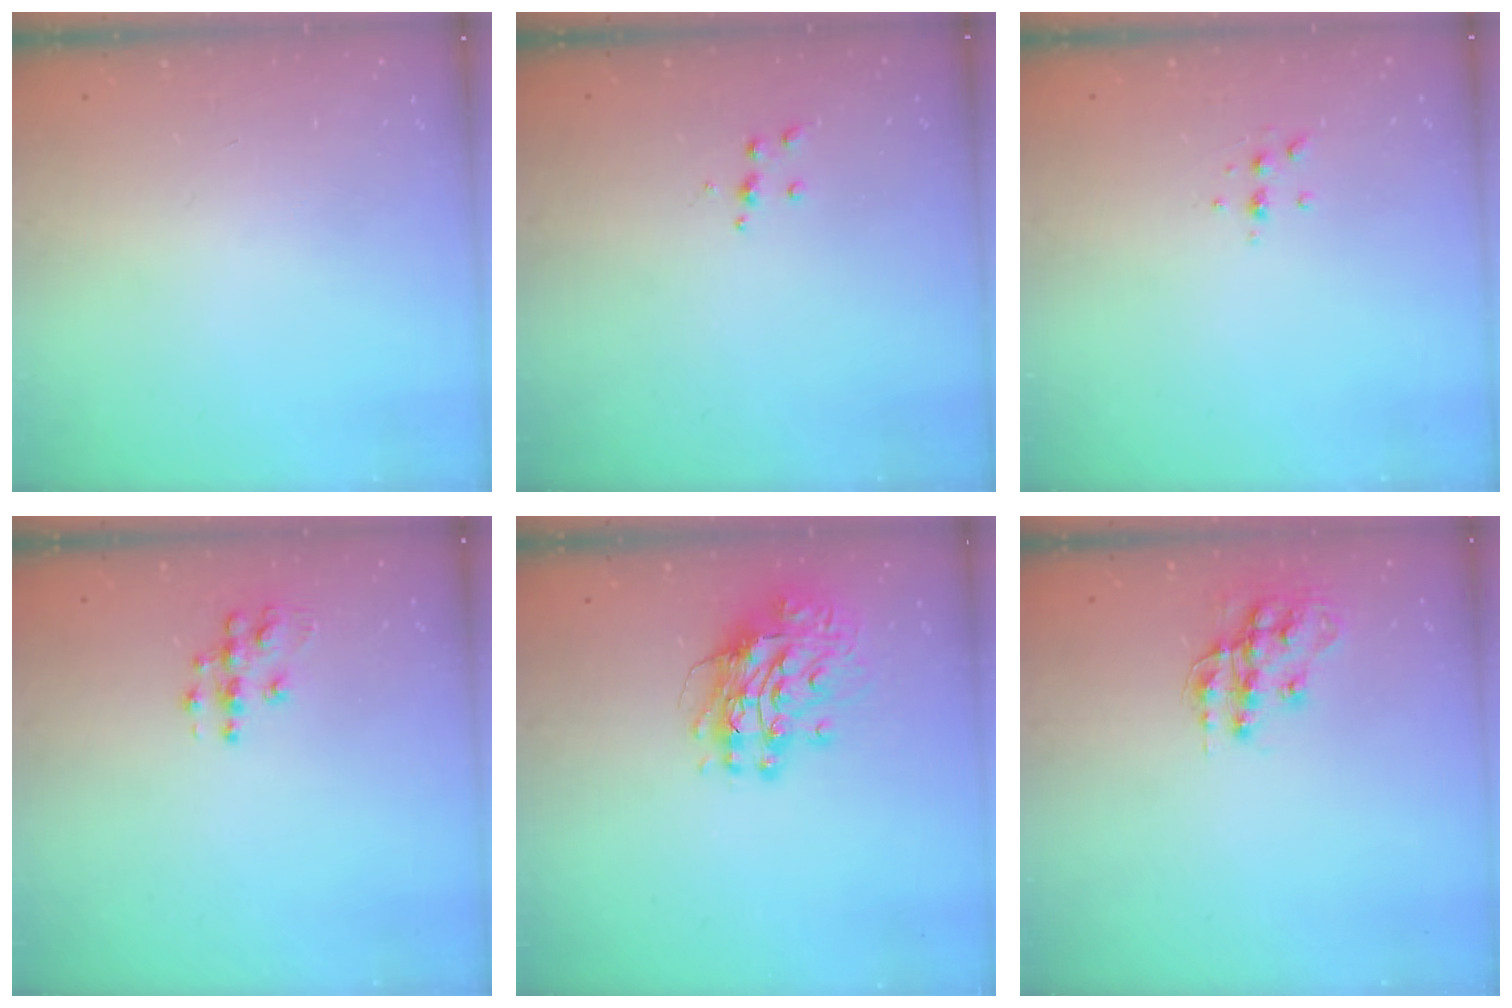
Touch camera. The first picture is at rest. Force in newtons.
{"total": 3.9, "press": 3.8, "slide": 0.4}
{"total": 6.1, "press": 6.1, "slide": 0.7}
{"total": 7.9, "press": 7.9, "slide": 0.3}
{"total": 12.0, "press": 11.9, "slide": 1.7}
{"total": 13.5, "press": 13.5, "slide": 0.8}